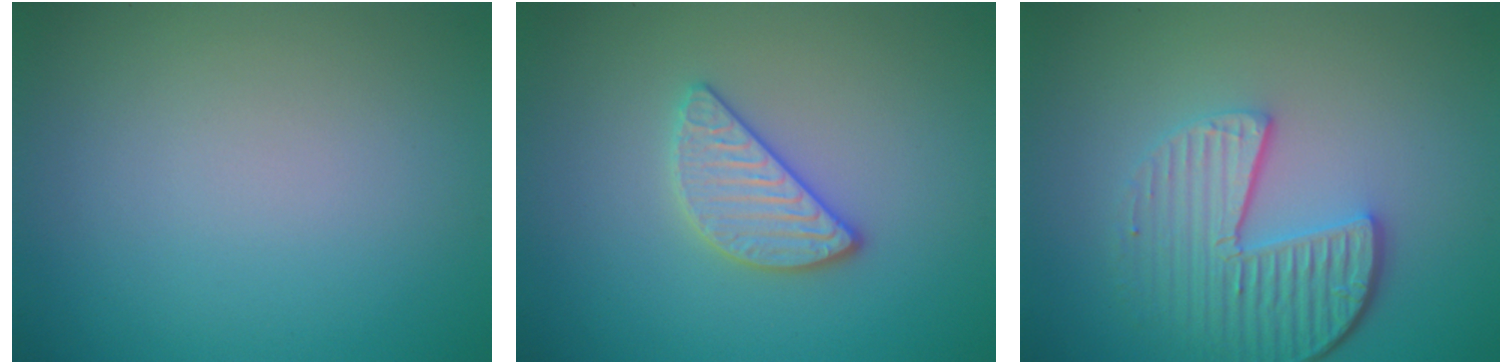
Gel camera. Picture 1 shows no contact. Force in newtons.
{"total": 3.0, "press": 2.8, "slide": 1.1}
{"total": 5.5, "press": 4.1, "slide": 3.6}